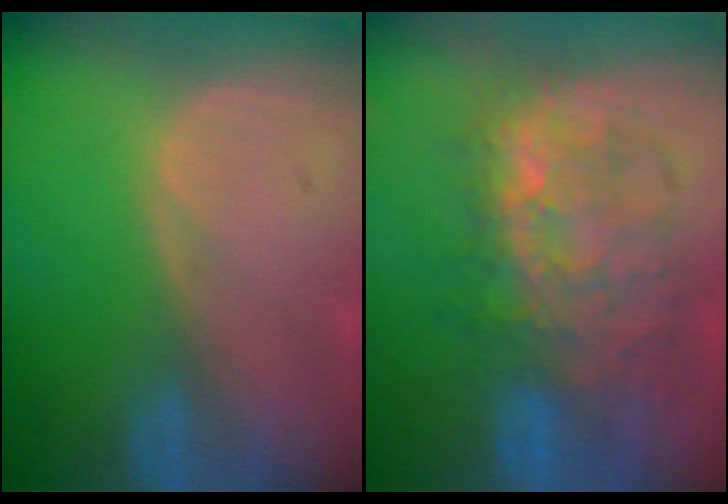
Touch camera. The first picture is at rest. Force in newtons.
{"total": 9.3, "press": 9.2, "slide": 1.6}